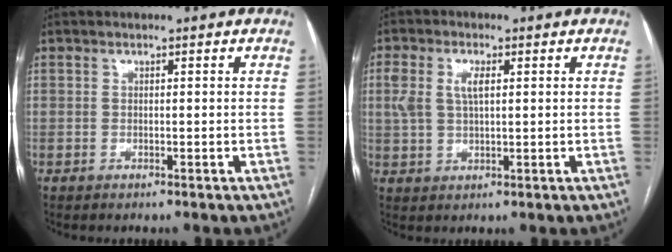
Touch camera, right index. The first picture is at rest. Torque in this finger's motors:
{"motor_torque": [0.08, 0.00, 0.19, 0.07]}